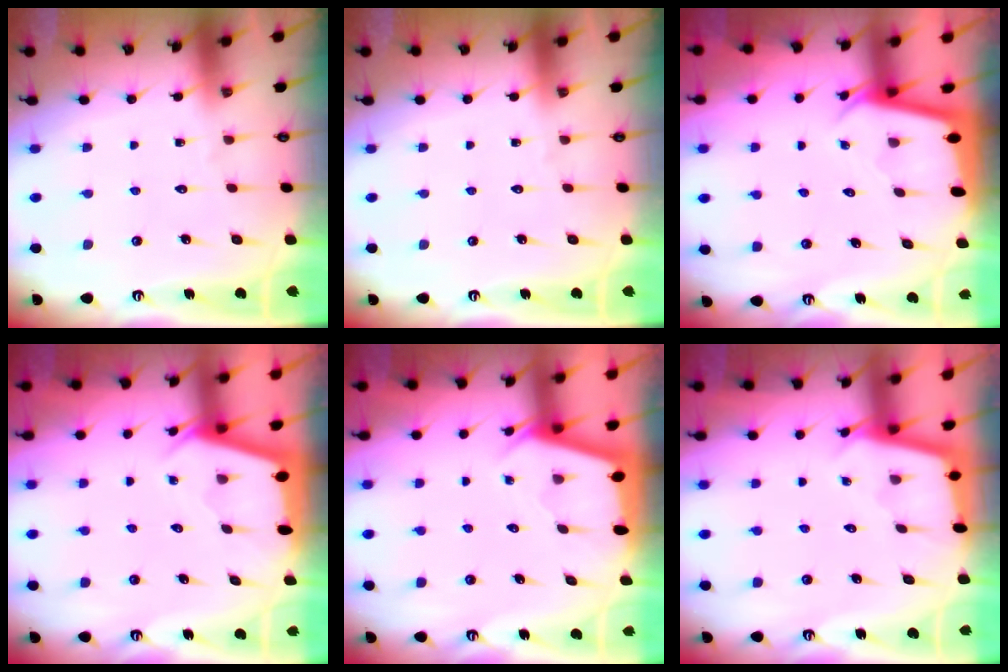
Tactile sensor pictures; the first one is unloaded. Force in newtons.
{"total": 0.0}
{"total": 2.3, "press": 2.3, "slide": 0.1}
{"total": 2.4, "press": 2.4, "slide": 0.2}
{"total": 2.3, "press": 2.3, "slide": 0.2}
{"total": 2.2, "press": 2.2, "slide": 0.2}